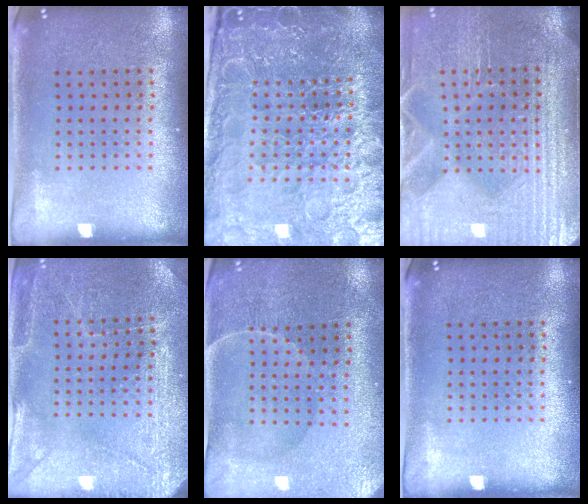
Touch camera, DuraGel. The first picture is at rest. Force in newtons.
{"total": 6.0, "press": 5.4, "slide": 2.6}
{"total": 4.3, "press": 4.0, "slide": 1.6}
{"total": 2.9, "press": 2.8, "slide": 0.3}
{"total": 0.7, "press": 0.6, "slide": 0.4}
{"total": 0.0}